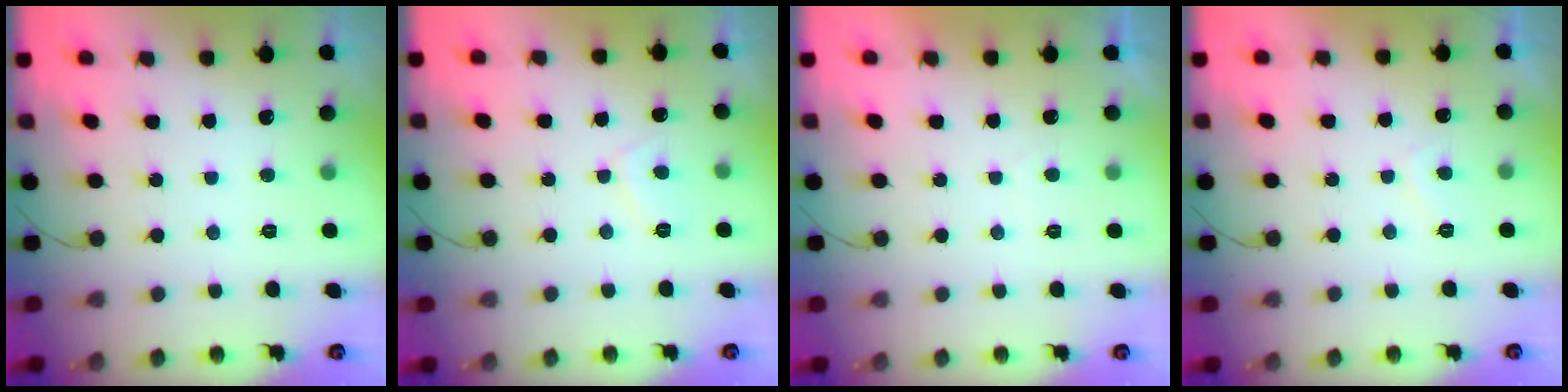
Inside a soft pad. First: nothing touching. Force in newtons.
{"total": 2.7, "press": 2.6, "slide": 0.8}
{"total": 0.7, "press": 0.4, "slide": 0.6}
{"total": 1.8, "press": 1.6, "slide": 0.8}